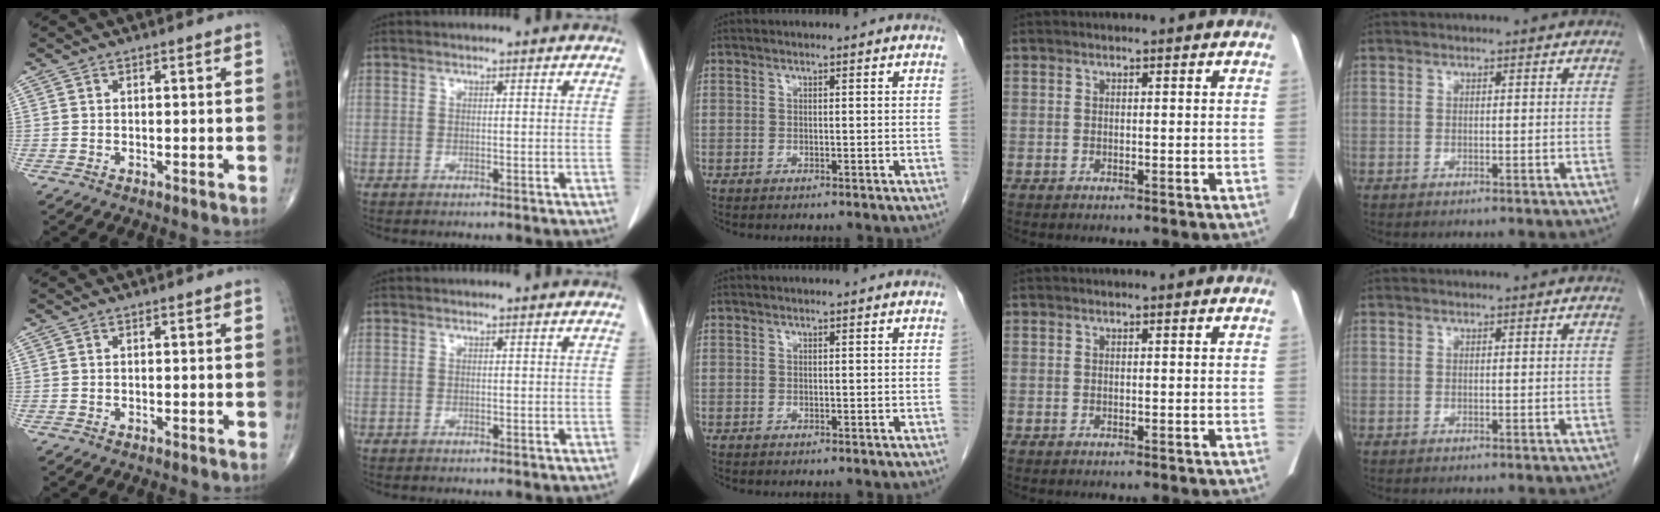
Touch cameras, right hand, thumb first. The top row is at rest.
{}